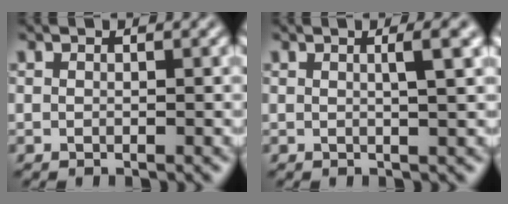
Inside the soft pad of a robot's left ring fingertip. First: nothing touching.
{"total": 2.6, "force": [0.7, 0.7, 2.4], "torque": [-0.027, 0.008, 0.004]}